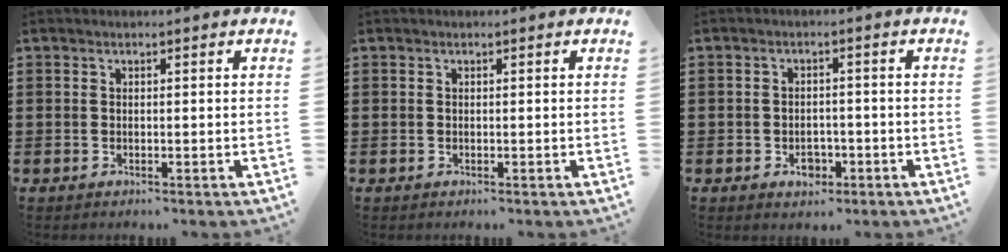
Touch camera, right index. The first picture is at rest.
{"total": 0.0}
{"total": 3.0, "force": [-1.3, 2.1, 1.7], "torque": [-0.027, -0.003, -0.027]}